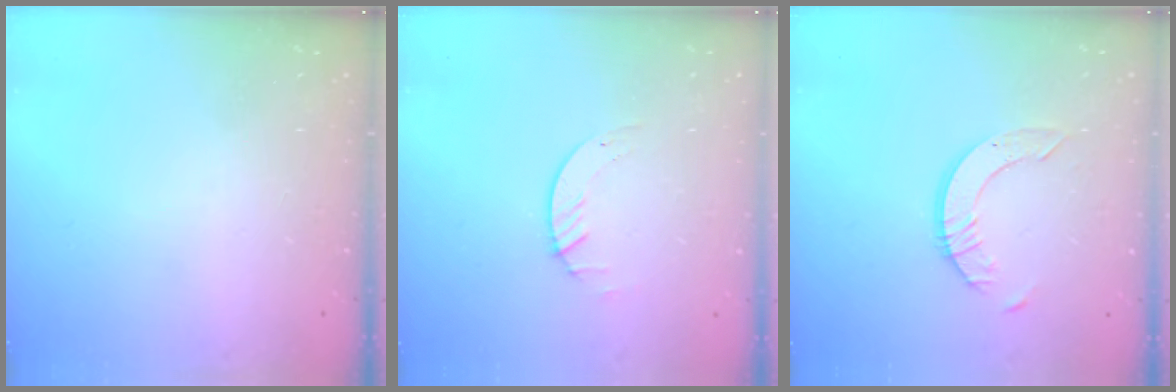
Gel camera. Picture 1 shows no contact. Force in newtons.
{"total": 1.2, "press": 1.1, "slide": 0.2}
{"total": 6.1, "press": 6.1, "slide": 0.6}